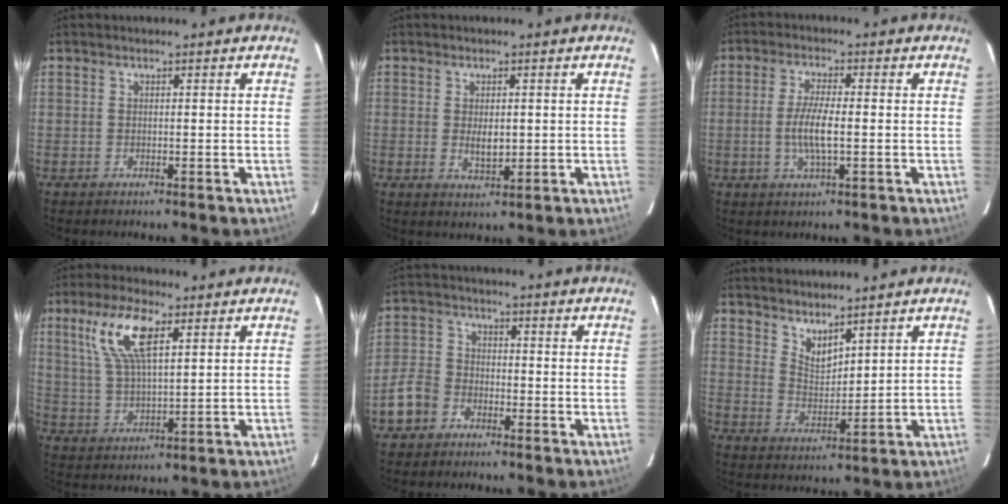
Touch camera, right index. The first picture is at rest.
{"total": 3.5, "force": [0.0, 1.9, 2.9], "torque": [-0.051, -0.008, 0.004]}
{"total": 6.1, "force": [-1.0, 1.2, 5.9], "torque": [-0.118, -0.006, -0.019]}
{"total": 10.9, "force": [4.9, 3.8, 9.0], "torque": [-0.182, 0.014, 0.101]}
{"total": 6.6, "force": [-3.6, 5.1, 2.1], "torque": [-0.050, 0.019, -0.072]}
{"total": 5.0, "force": [4.3, 1.7, 2.0], "torque": [-0.030, -0.007, 0.082]}